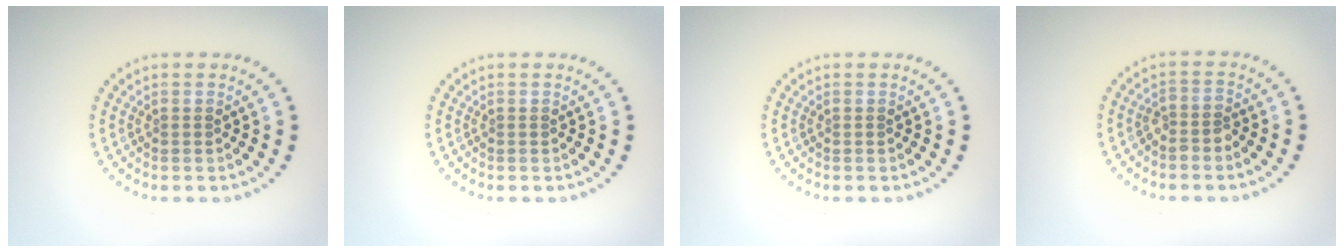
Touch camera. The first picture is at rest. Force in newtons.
{"total": 0.0}
{"total": 0.0}
{"total": 1.7, "press": 1.4, "slide": 1.0}